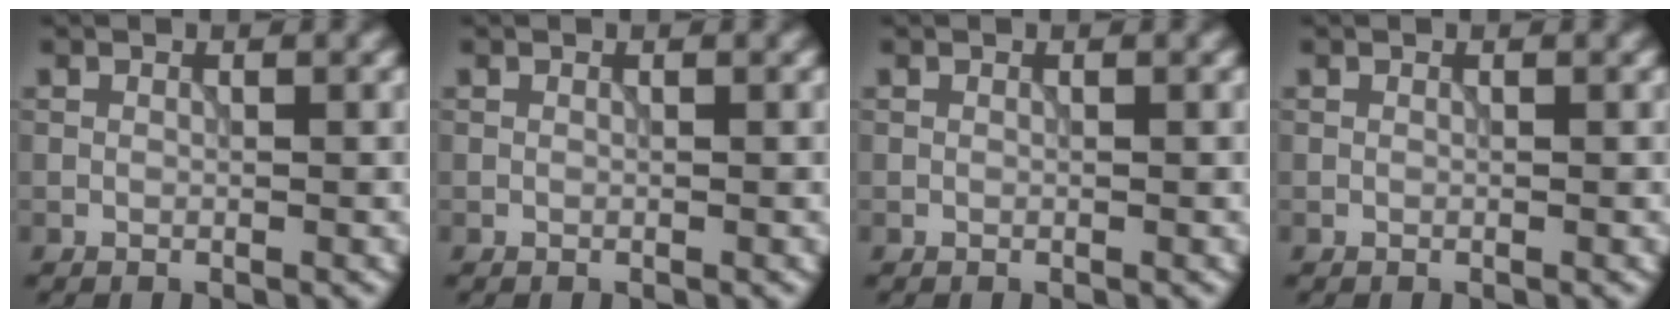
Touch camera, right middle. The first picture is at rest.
{"total": 0.0}
{"total": 0.0}
{"total": 0.0}